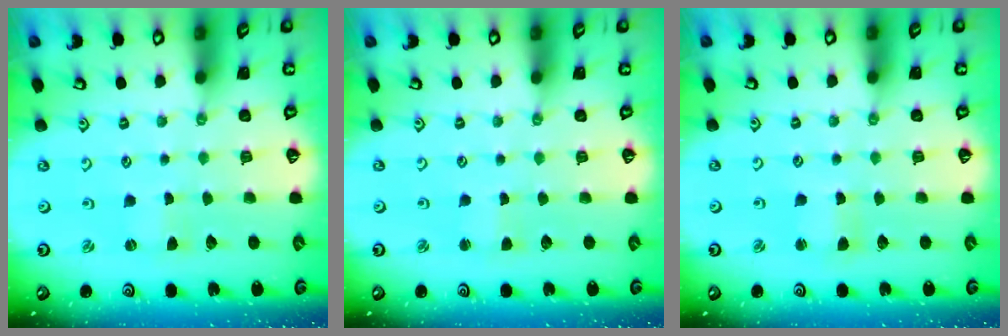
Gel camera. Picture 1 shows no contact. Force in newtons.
{"total": 1.8, "press": 1.7, "slide": 0.3}
{"total": 2.2, "press": 2.2, "slide": 0.3}